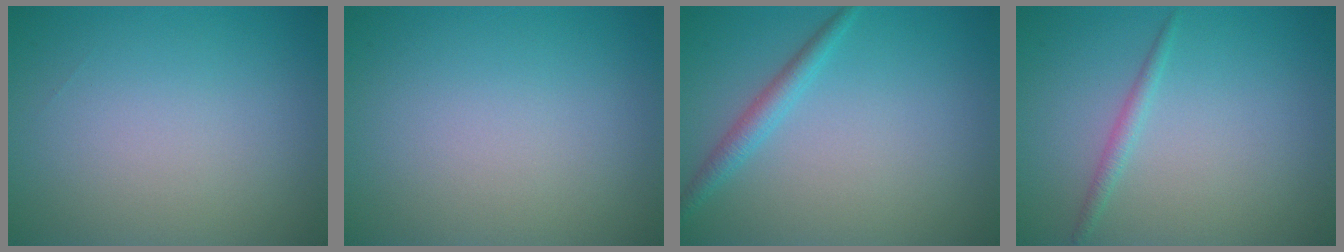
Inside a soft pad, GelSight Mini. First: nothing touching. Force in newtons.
{"total": 0.0}
{"total": 1.9, "press": 1.9, "slide": 0.1}
{"total": 1.1, "press": 1.1, "slide": 0.0}